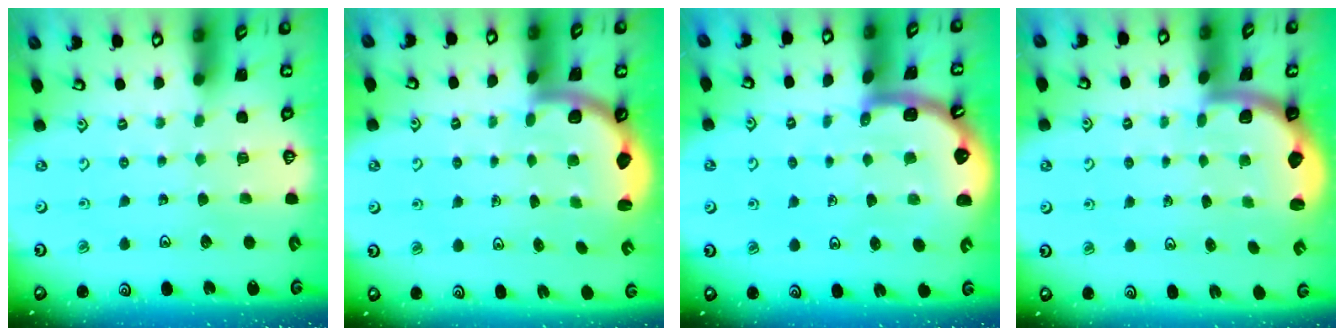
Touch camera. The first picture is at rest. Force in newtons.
{"total": 2.5, "press": 2.4, "slide": 0.7}
{"total": 4.5, "press": 4.4, "slide": 0.7}
{"total": 2.0, "press": 2.0, "slide": 0.5}